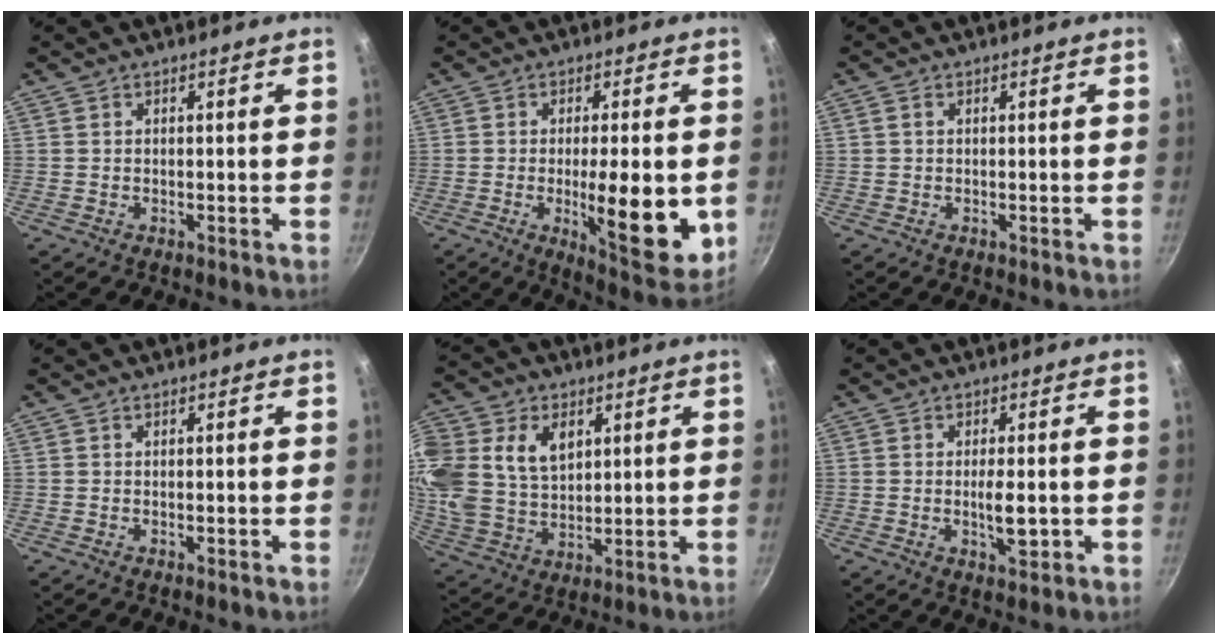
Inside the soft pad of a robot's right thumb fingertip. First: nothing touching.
{"total": 15.3, "force": [-2.3, 4.4, 14.5], "torque": [-0.179, -0.015, -0.026]}
{"total": 0.7, "force": [0.2, 0.5, 0.5], "torque": [-0.009, 0.004, 0.003]}
{"total": 0.0}
{"total": 19.5, "force": [5.9, 14.4, 11.9], "torque": [-0.268, 0.004, 0.118]}
{"total": 4.4, "force": [-0.6, 1.4, 4.2], "torque": [-0.069, -0.003, -0.009]}